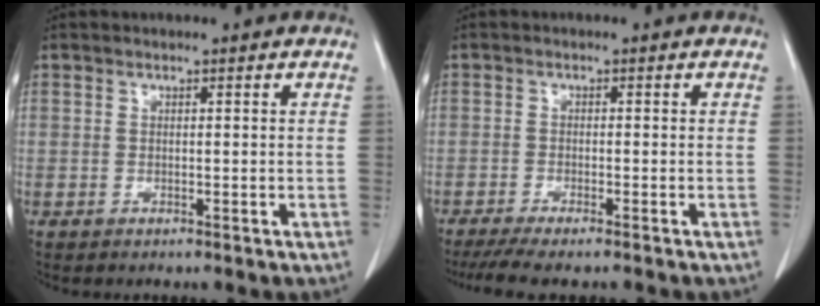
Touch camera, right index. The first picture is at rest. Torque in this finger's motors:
{"motor_torque": [0.36, -0.30, 0.08, 0.05]}